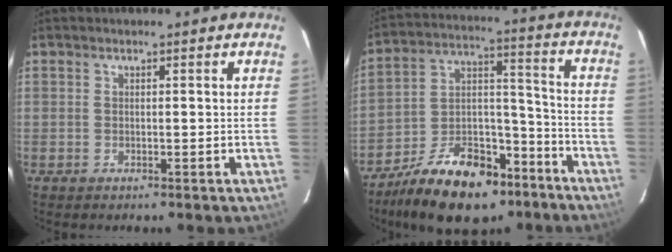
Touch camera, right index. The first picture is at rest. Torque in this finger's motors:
{"motor_torque": [1.22, -0.92, 0.65, 0.08]}